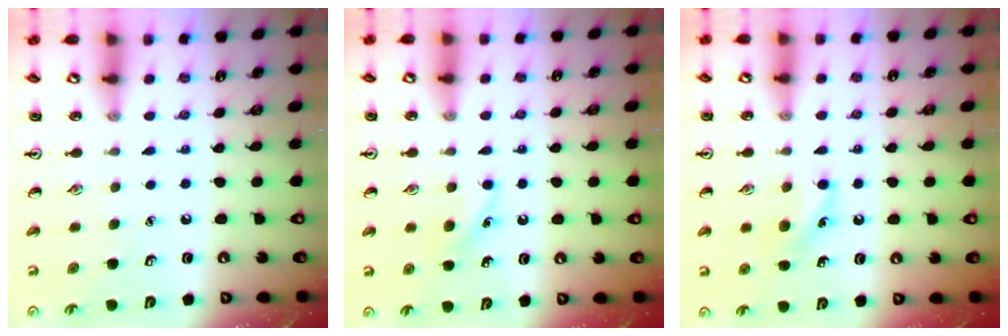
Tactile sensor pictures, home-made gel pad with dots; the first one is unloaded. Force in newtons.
{"total": 3.9, "press": 3.7, "slide": 1.2}
{"total": 7.4, "press": 7.2, "slide": 1.9}